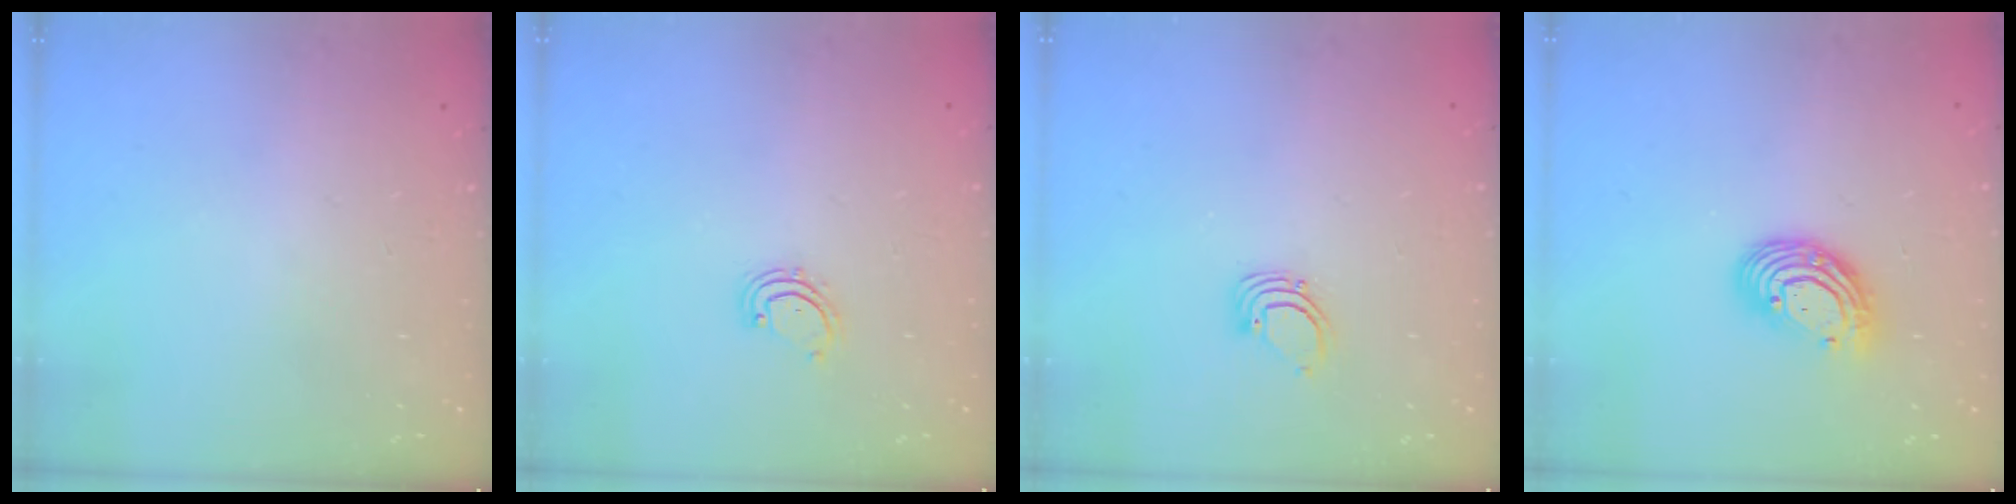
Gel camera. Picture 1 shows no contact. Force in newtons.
{"total": 2.6, "press": 2.6, "slide": 0.3}
{"total": 2.7, "press": 2.7, "slide": 0.1}
{"total": 10.5, "press": 10.4, "slide": 1.1}